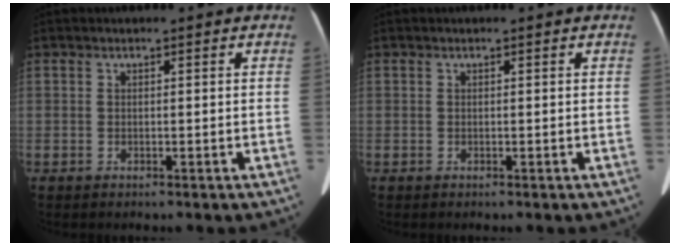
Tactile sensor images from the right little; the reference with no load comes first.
{"total": 0.0}